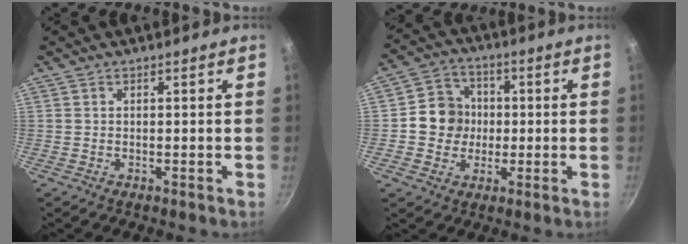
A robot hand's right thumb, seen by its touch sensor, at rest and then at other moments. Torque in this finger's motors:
{"motor_torque": [0.38, 1.27, 0.29, -0.49, 0.00]}